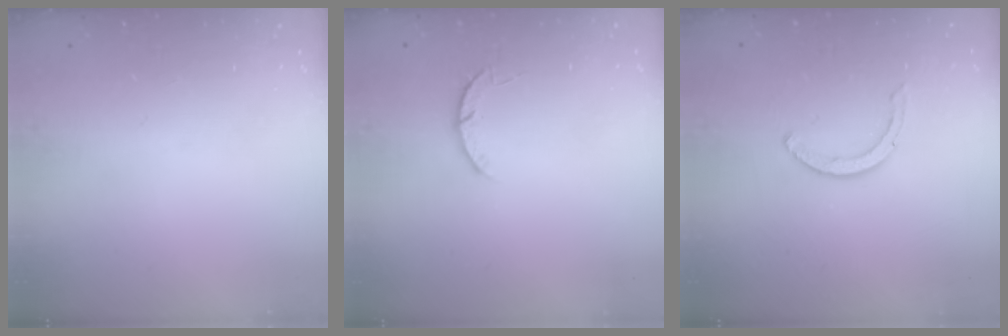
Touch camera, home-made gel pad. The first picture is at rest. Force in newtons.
{"total": 4.0, "press": 4.0, "slide": 0.5}
{"total": 2.9, "press": 2.9, "slide": 0.4}